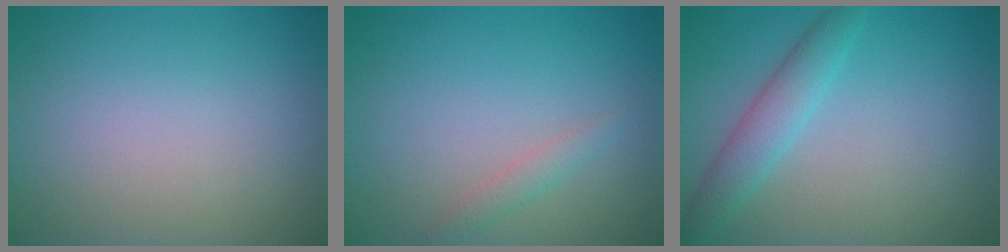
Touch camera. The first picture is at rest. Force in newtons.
{"total": 1.3, "press": 1.3, "slide": 0.2}
{"total": 3.0, "press": 3.0, "slide": 0.1}